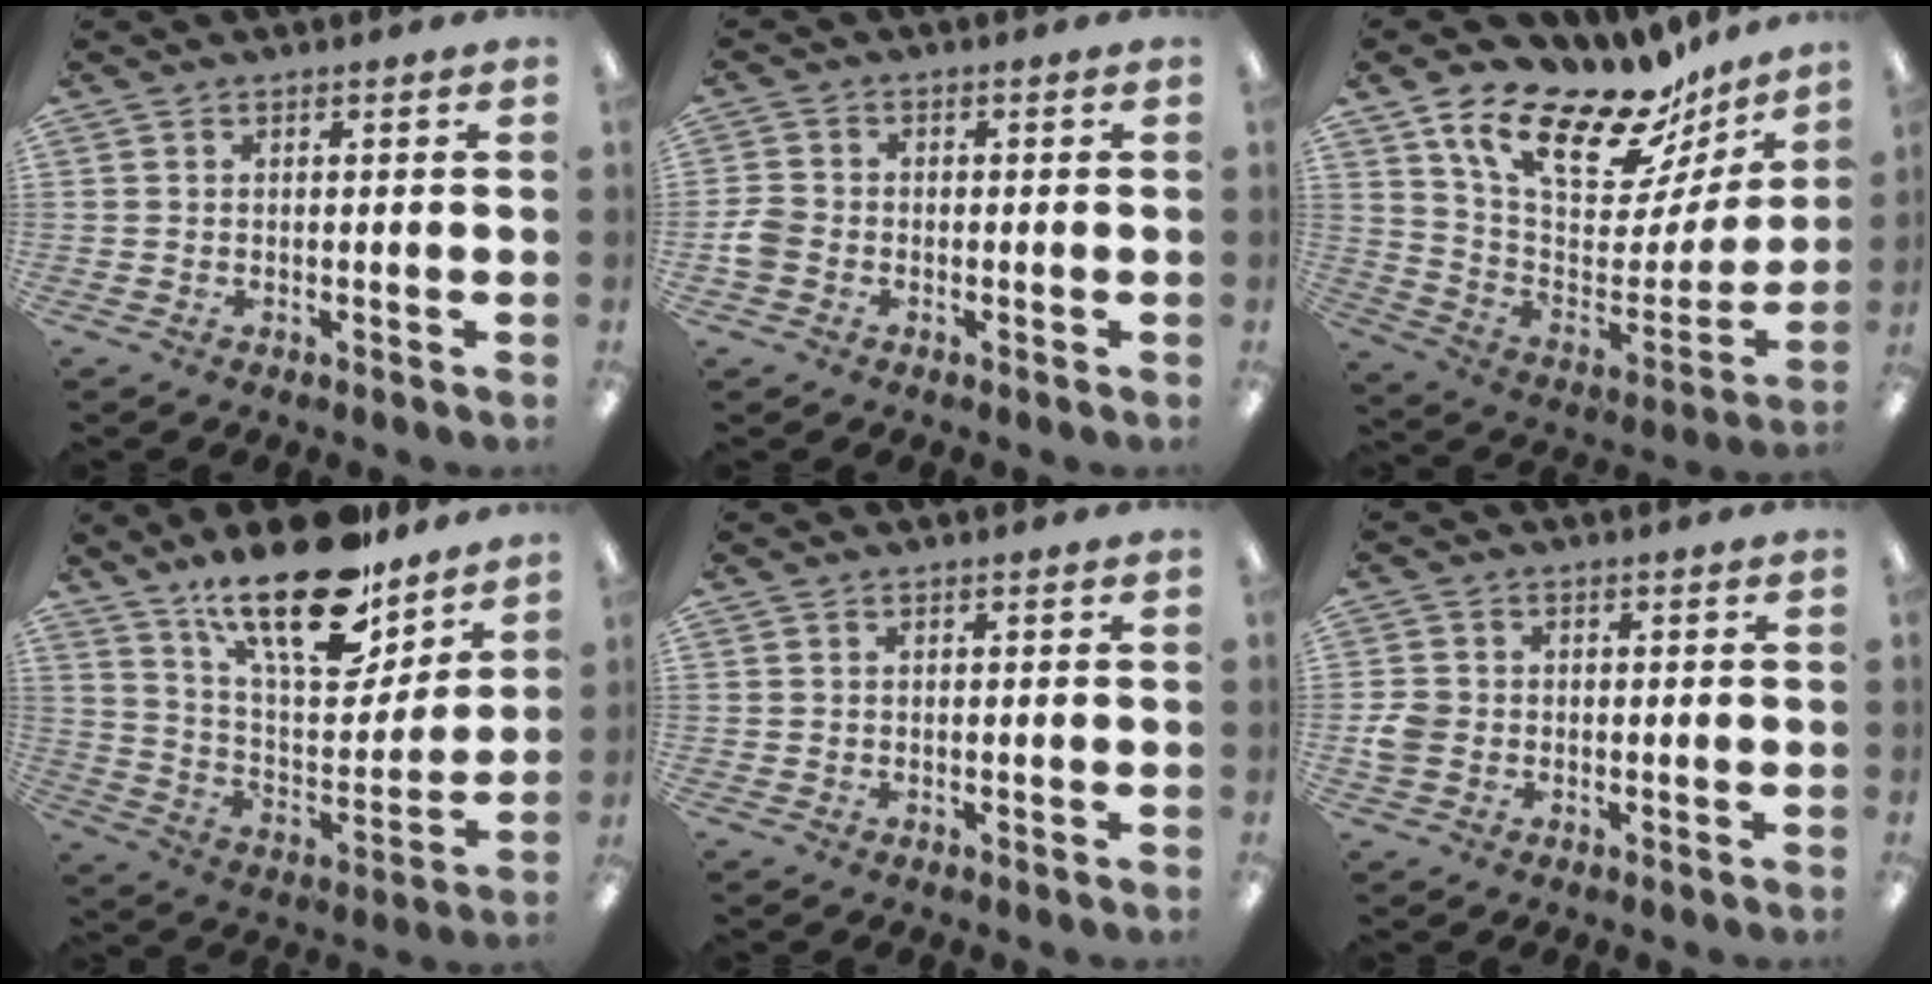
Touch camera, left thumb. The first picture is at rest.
{"total": 3.8, "force": [-1.3, 3.1, 1.8], "torque": [-0.033, 0.008, -0.022]}
{"total": 21.4, "force": [16.2, 8.1, 11.5], "torque": [-0.188, -0.122, 0.277]}
{"total": 23.6, "force": [17.4, 8.4, 13.6], "torque": [-0.221, -0.110, 0.295]}
{"total": 0.5, "force": [0.2, 0.5, 0.0], "torque": [-0.001, 0.003, 0.004]}
{"total": 4.1, "force": [-0.7, 3.7, 1.7], "torque": [-0.020, 0.006, -0.012]}